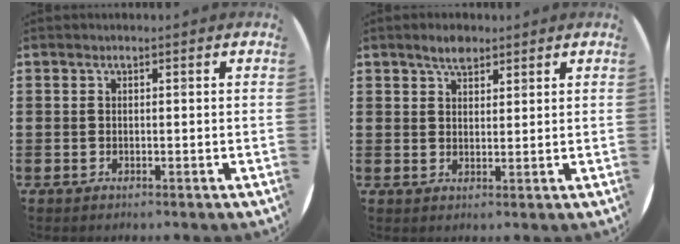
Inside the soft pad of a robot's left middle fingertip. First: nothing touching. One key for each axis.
{"total": 3.0, "fx": 2.5, "fy": 1.3, "fz": 1.2, "tx": -0.017, "ty": 0.003, "tz": 0.045}